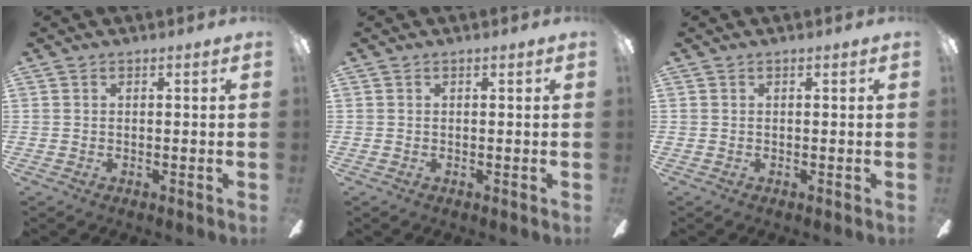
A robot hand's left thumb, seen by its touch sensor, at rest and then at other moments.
{"total": 0.0}
{"total": 0.0}